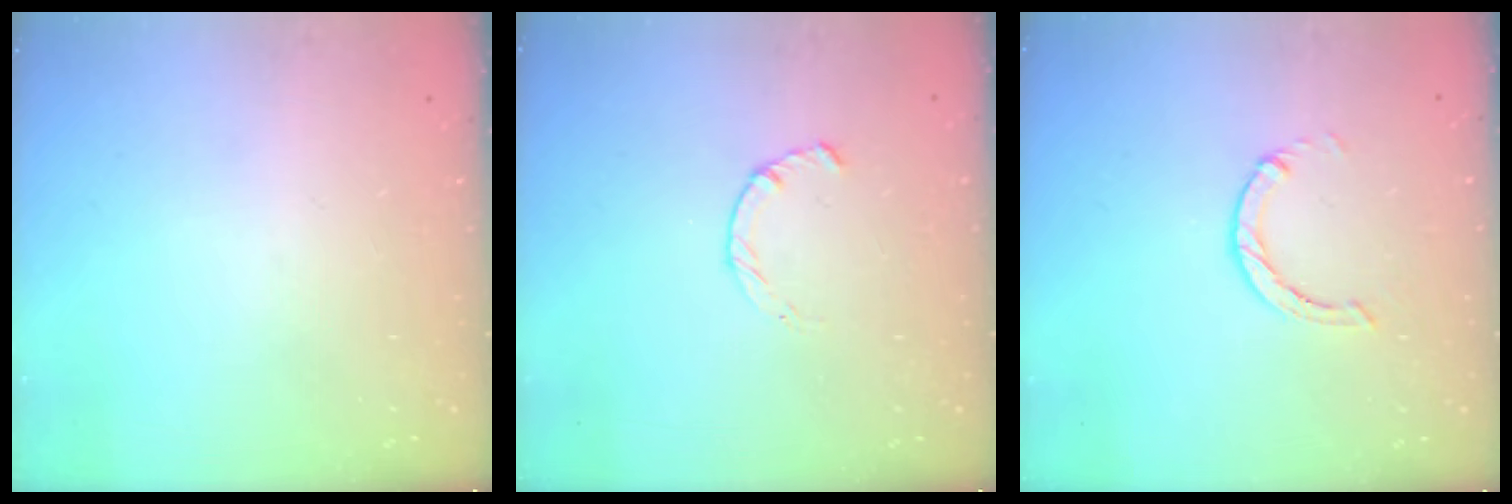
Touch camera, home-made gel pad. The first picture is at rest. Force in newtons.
{"total": 2.2, "press": 2.2, "slide": 0.4}
{"total": 1.0, "press": 0.9, "slide": 0.3}